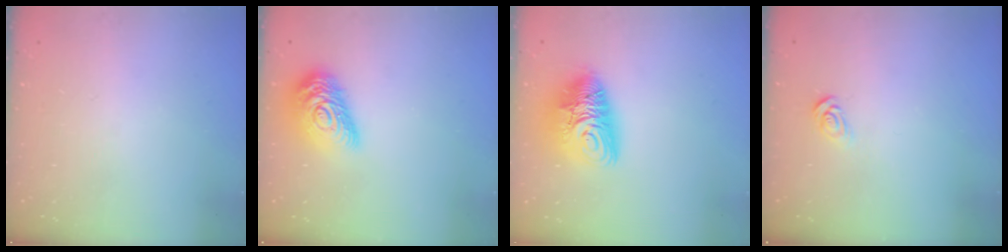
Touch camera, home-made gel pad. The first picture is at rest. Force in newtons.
{"total": 15.2, "press": 15.1, "slide": 0.9}
{"total": 13.1, "press": 13.0, "slide": 1.4}
{"total": 3.8, "press": 3.8, "slide": 0.4}